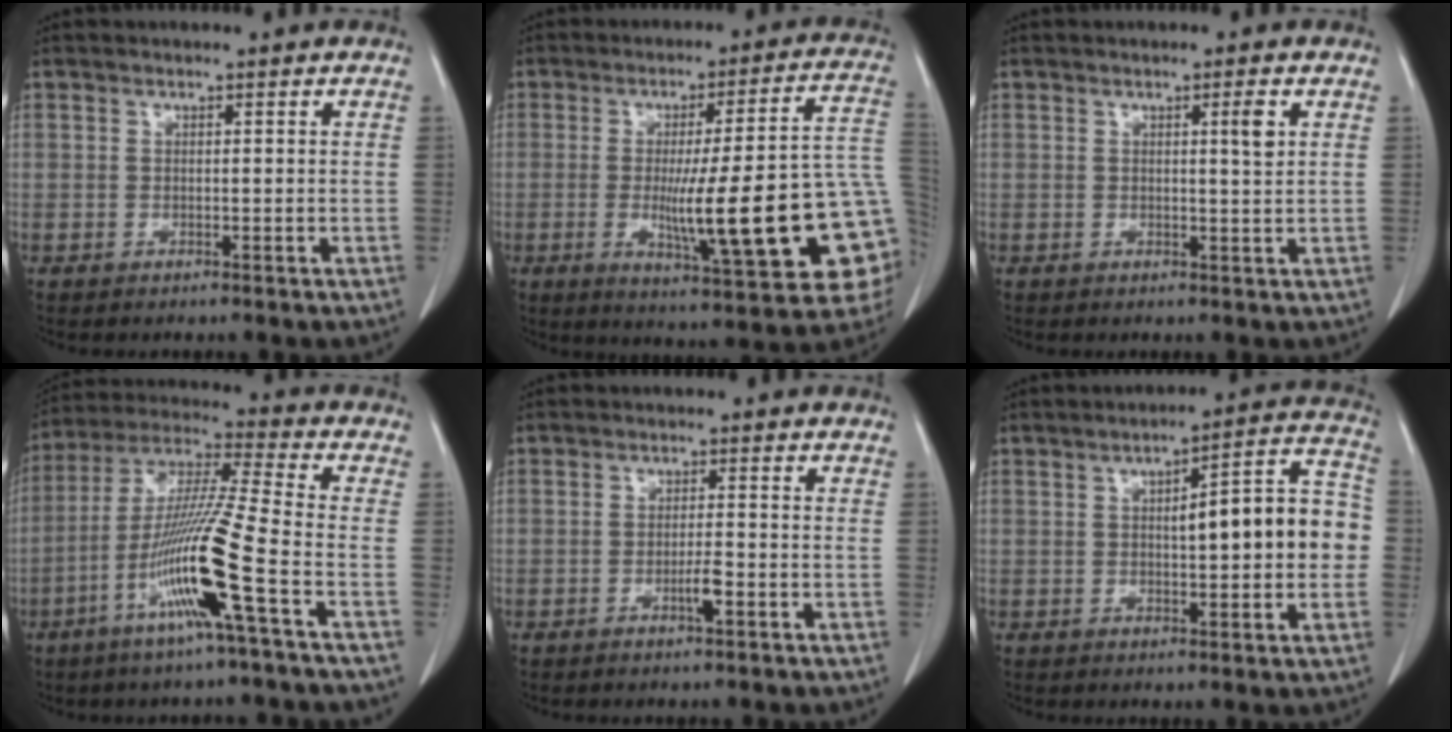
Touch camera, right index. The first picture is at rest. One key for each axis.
{"total": 22.5, "fx": -4.0, "fy": 2.0, "fz": 22.0, "tx": -0.226, "ty": 0.007, "tz": -0.048}
{"total": 2.4, "fx": 0.8, "fy": 0.0, "fz": 2.2, "tx": -0.036, "ty": -0.002, "tz": 0.013}
{"total": 14.7, "fx": -5.8, "fy": -1.4, "fz": 13.4, "tx": -0.269, "ty": -0.012, "tz": -0.116}
{"total": 2.3, "fx": -1.0, "fy": 0.1, "fz": 2.1, "tx": -0.037, "ty": 0.000, "tz": -0.018}
{"total": 13.3, "fx": 0.1, "fy": 2.9, "fz": 13.0, "tx": -0.163, "ty": 0.038, "tz": 0.002}